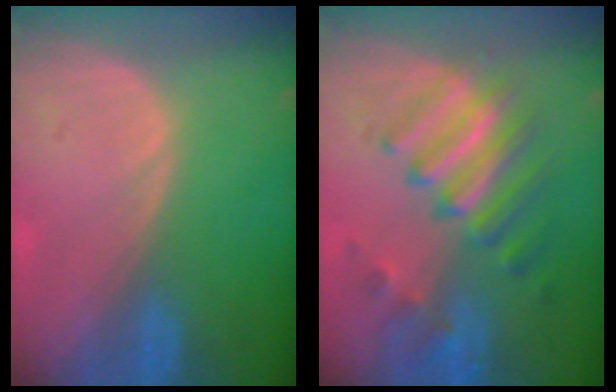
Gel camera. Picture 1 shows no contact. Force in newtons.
{"total": 9.5, "press": 8.4, "slide": 4.5}